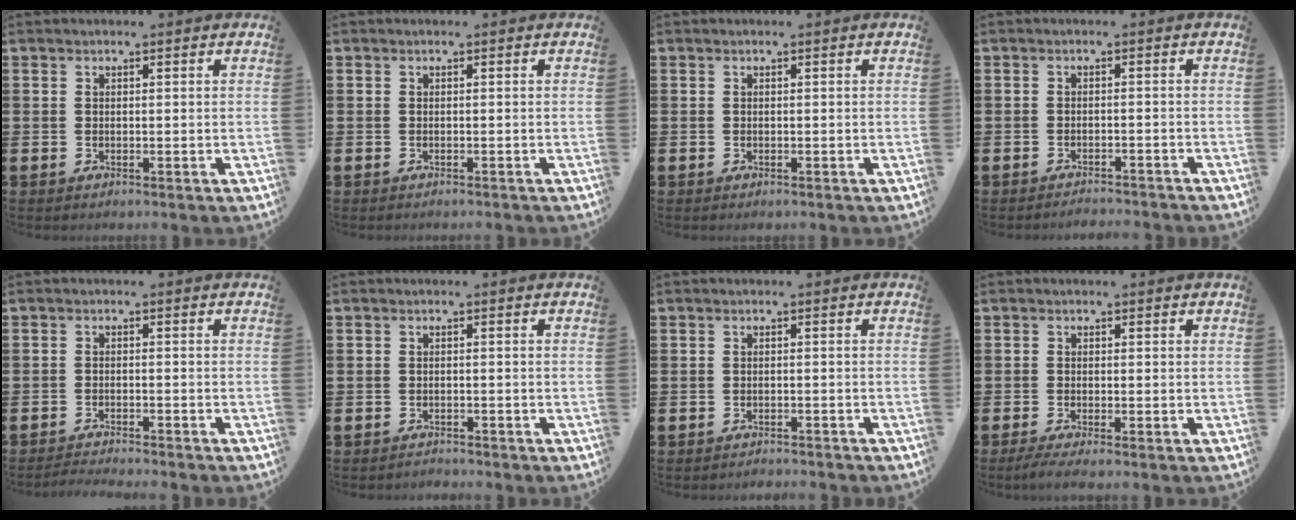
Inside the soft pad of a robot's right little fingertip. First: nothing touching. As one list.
[{"total": 0.0}, {"total": 0.0}, {"total": 1.4, "force": [-1.4, -0.1, -0.1], "torque": [-0.001, 0.004, -0.030]}, {"total": 1.6, "force": [-1.6, -0.2, 0.1], "torque": [-0.003, 0.003, -0.032]}, {"total": 1.0, "force": [-1.0, 0.0, -0.1], "torque": [-0.001, 0.002, -0.022]}, {"total": 1.1, "force": [-1.1, -0.1, -0.1], "torque": [-0.002, 0.002, -0.023]}, {"total": 1.3, "force": [-0.8, 0.0, 1.1], "torque": [-0.017, -0.001, -0.015]}]